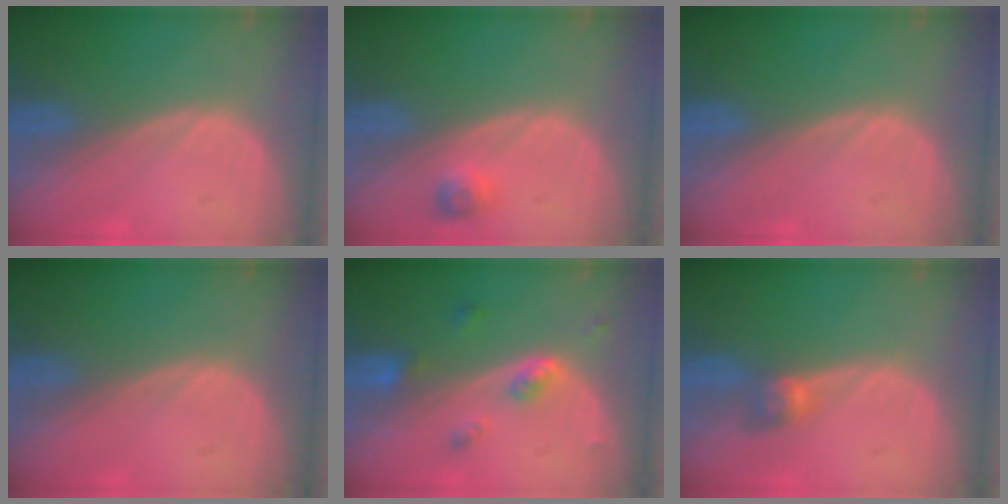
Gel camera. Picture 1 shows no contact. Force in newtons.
{"total": 2.2, "press": 2.2, "slide": 0.4}
{"total": 0.0}
{"total": 0.0}
{"total": 4.3, "press": 3.9, "slide": 1.8}
{"total": 2.7, "press": 2.4, "slide": 1.2}